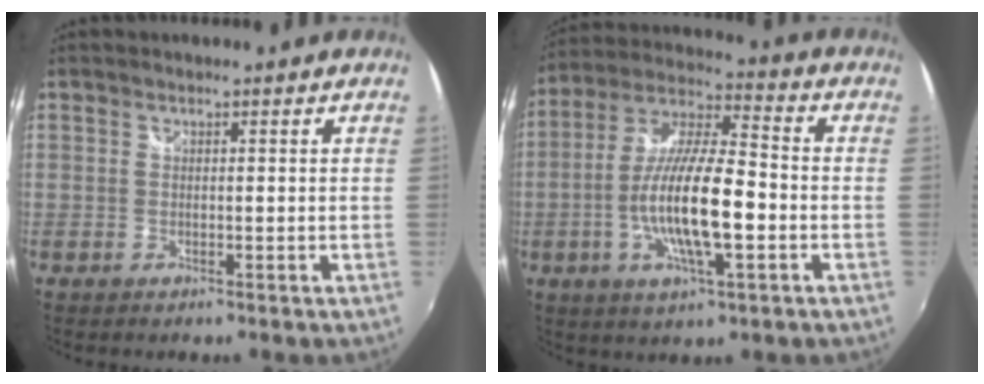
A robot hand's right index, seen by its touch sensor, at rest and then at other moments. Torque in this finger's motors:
{"motor_torque": [1.77, -0.37, 1.05, 0.21]}